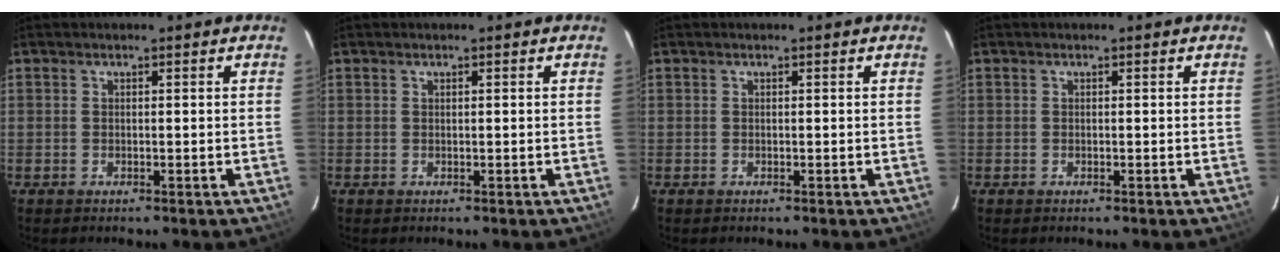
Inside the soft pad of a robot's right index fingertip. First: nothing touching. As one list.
[{"total": 0.0}, {"total": 0.0}, {"total": 0.0}]